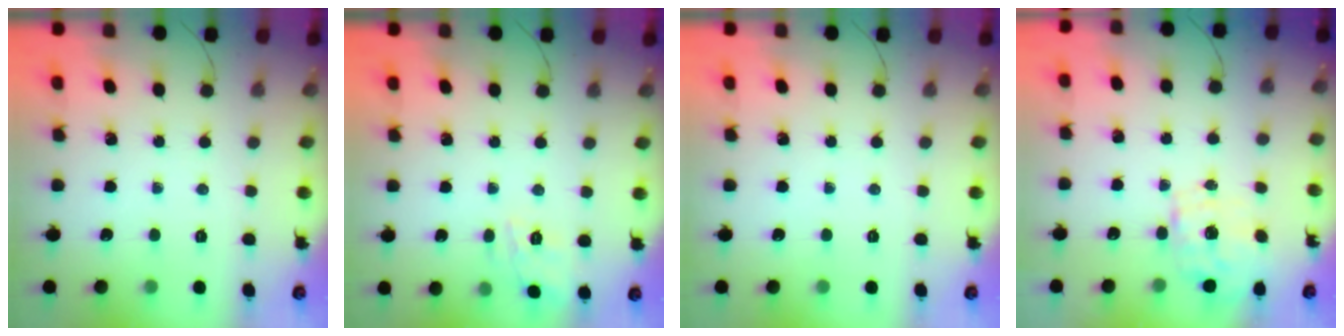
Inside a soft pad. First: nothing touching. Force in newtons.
{"total": 4.7, "press": 4.5, "slide": 1.4}
{"total": 0.0}
{"total": 1.6, "press": 1.4, "slide": 0.8}